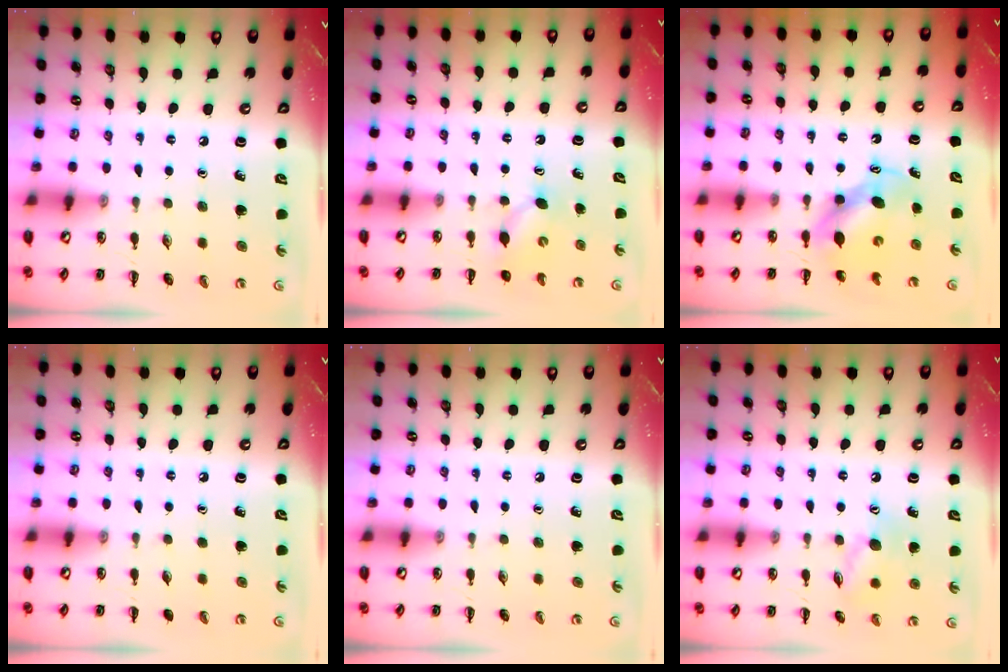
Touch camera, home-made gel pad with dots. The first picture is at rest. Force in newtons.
{"total": 3.9, "press": 3.8, "slide": 1.1}
{"total": 6.6, "press": 6.5, "slide": 0.7}
{"total": 0.0}
{"total": 0.0}
{"total": 9.9, "press": 9.9, "slide": 0.7}